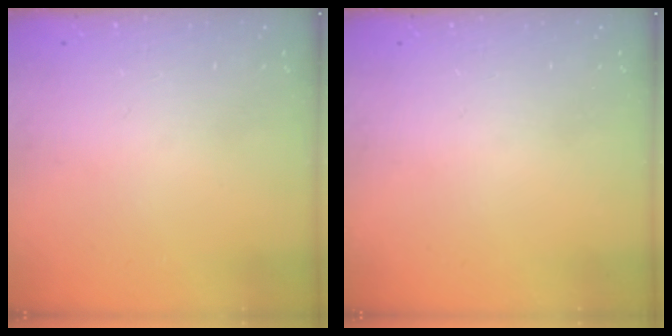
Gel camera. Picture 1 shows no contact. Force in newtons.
{"total": 0.0}